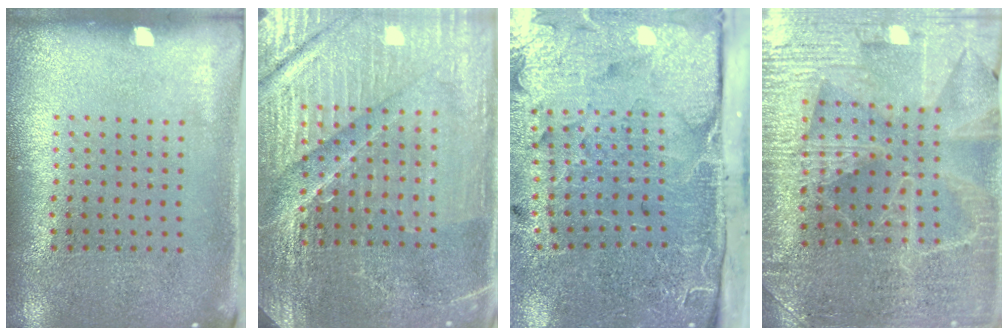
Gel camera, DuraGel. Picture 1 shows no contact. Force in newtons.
{"total": 5.2, "press": 4.9, "slide": 1.8}
{"total": 5.0, "press": 3.9, "slide": 3.1}
{"total": 3.6, "press": 3.5, "slide": 0.7}